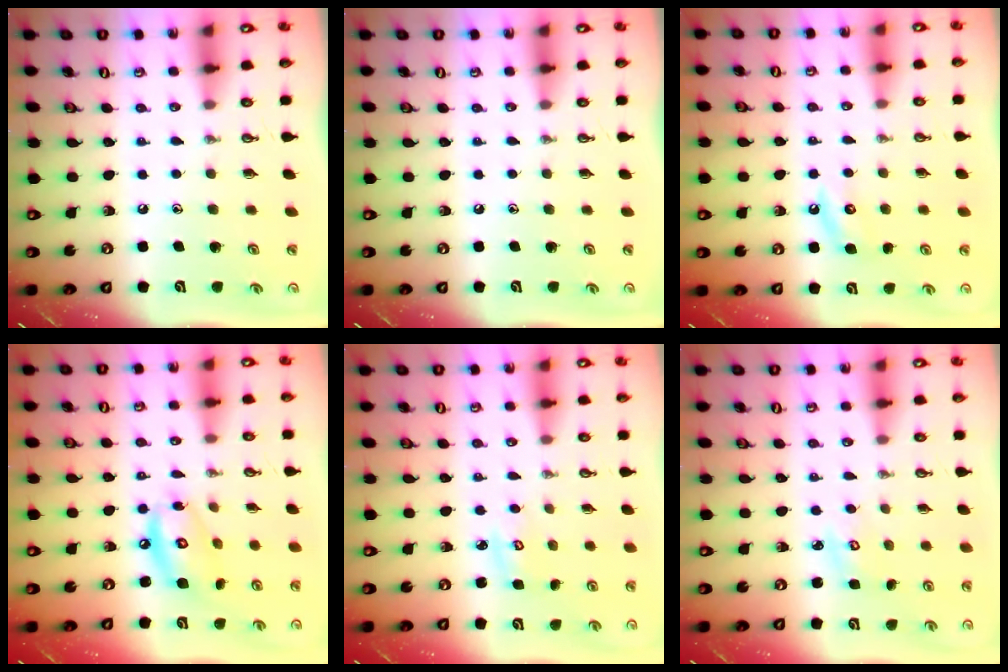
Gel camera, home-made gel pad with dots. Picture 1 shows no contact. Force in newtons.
{"total": 0.0}
{"total": 4.1, "press": 4.0, "slide": 0.6}
{"total": 11.0, "press": 11.0, "slide": 1.0}
{"total": 2.8, "press": 2.8, "slide": 0.1}
{"total": 3.1, "press": 3.1, "slide": 0.3}